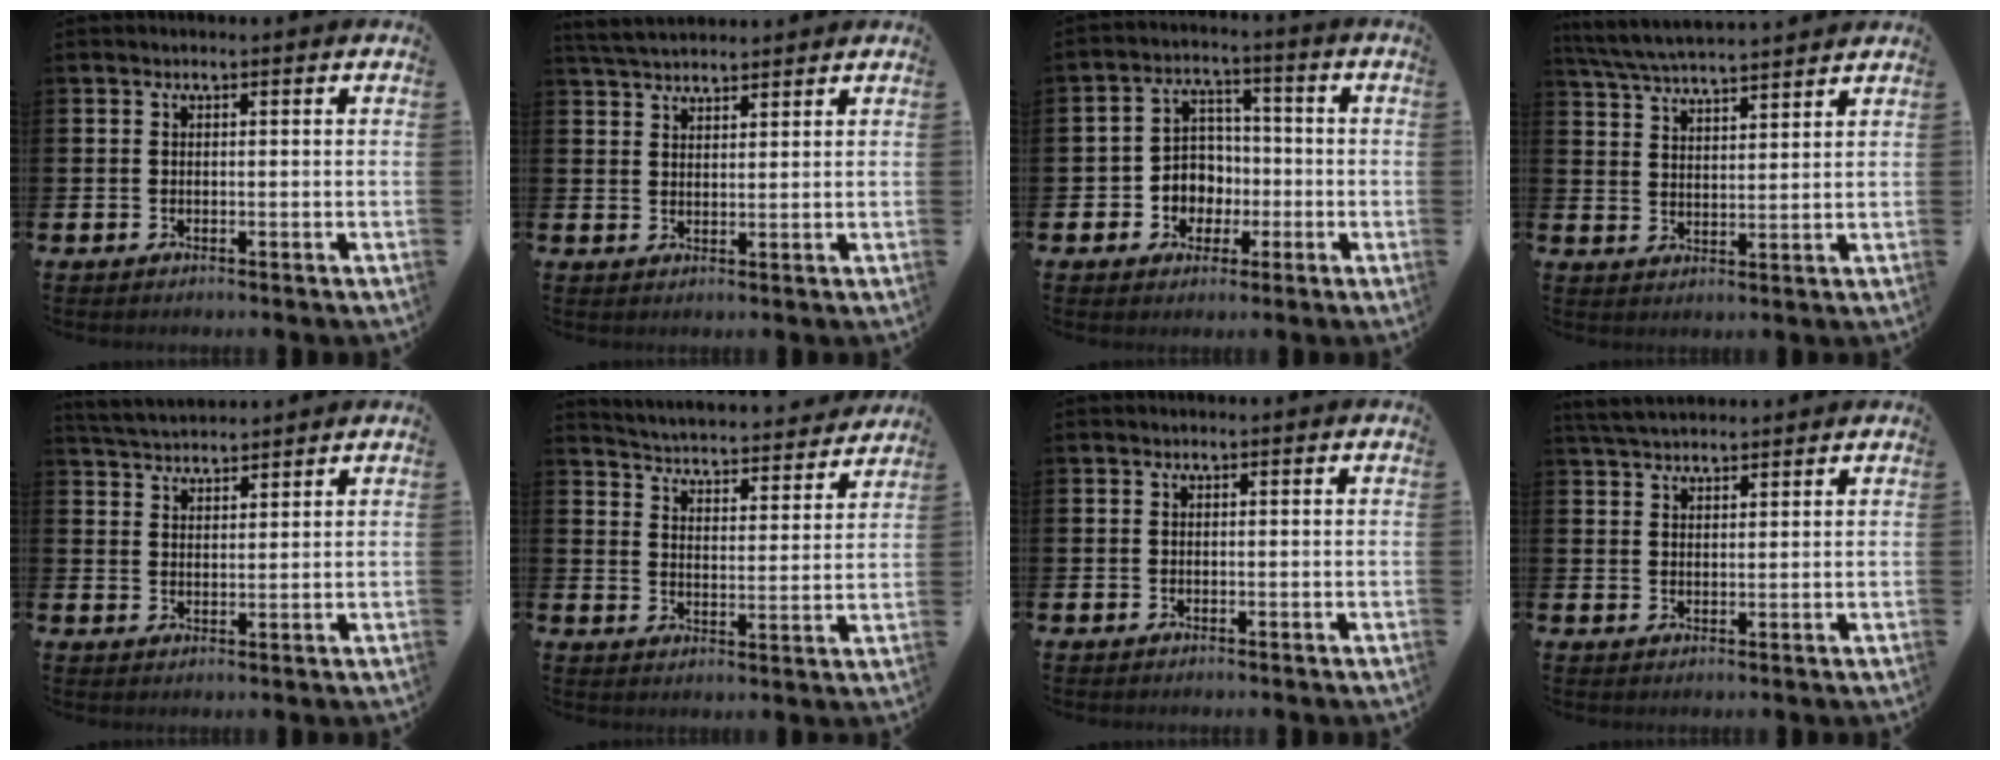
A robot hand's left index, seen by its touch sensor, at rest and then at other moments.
{"total": 4.0, "force": [3.9, 0.8, 0.6], "torque": [-0.021, -0.013, 0.073]}
{"total": 5.1, "force": [-0.8, 4.9, 1.2], "torque": [-0.036, 0.006, -0.022]}
{"total": 6.0, "force": [5.9, 0.2, 1.1], "torque": [-0.045, -0.031, 0.106]}
{"total": 4.0, "force": [4.0, 0.5, 0.2], "torque": [-0.020, -0.016, 0.073]}
{"total": 4.7, "force": [4.6, 0.5, 0.3], "torque": [-0.024, -0.048, 0.074]}
{"total": 0.0}
{"total": 3.9, "force": [3.8, 0.7, 0.7], "torque": [-0.022, -0.012, 0.070]}